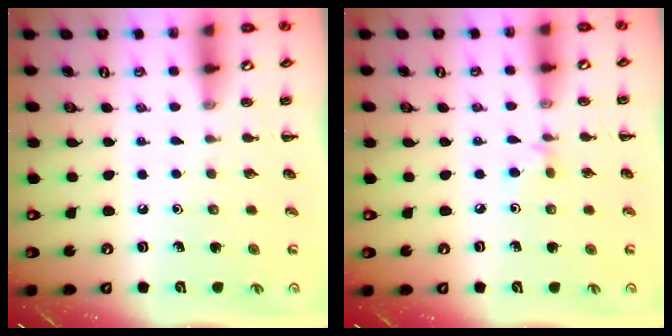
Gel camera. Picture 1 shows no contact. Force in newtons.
{"total": 2.8, "press": 2.5, "slide": 1.1}